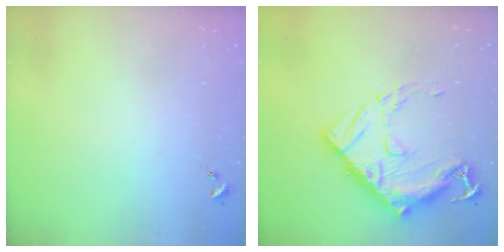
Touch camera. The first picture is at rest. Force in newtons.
{"total": 19.9, "press": 19.8, "slide": 1.7}